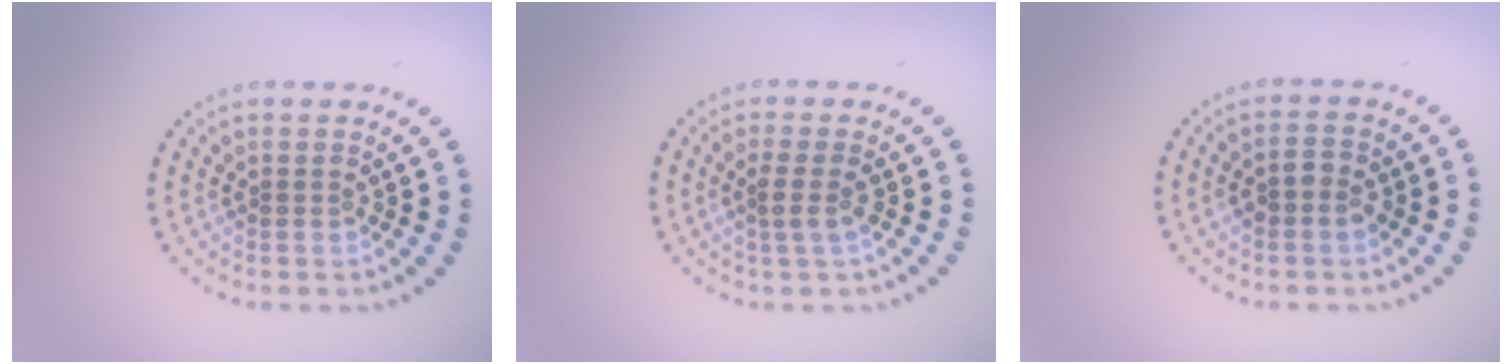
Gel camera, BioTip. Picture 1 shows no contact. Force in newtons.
{"total": 1.7, "press": 1.3, "slide": 1.1}
{"total": 1.7, "press": 1.7, "slide": 0.3}